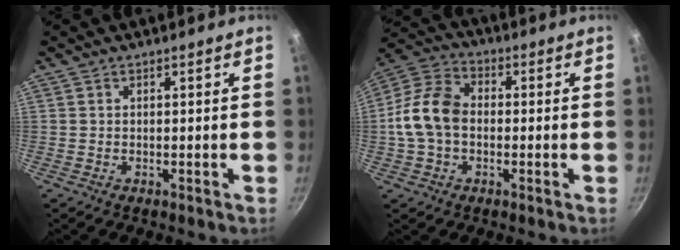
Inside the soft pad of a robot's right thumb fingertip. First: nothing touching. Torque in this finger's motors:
{"motor_torque": [-0.04, 0.31, 0.90, -0.90, 0.26]}